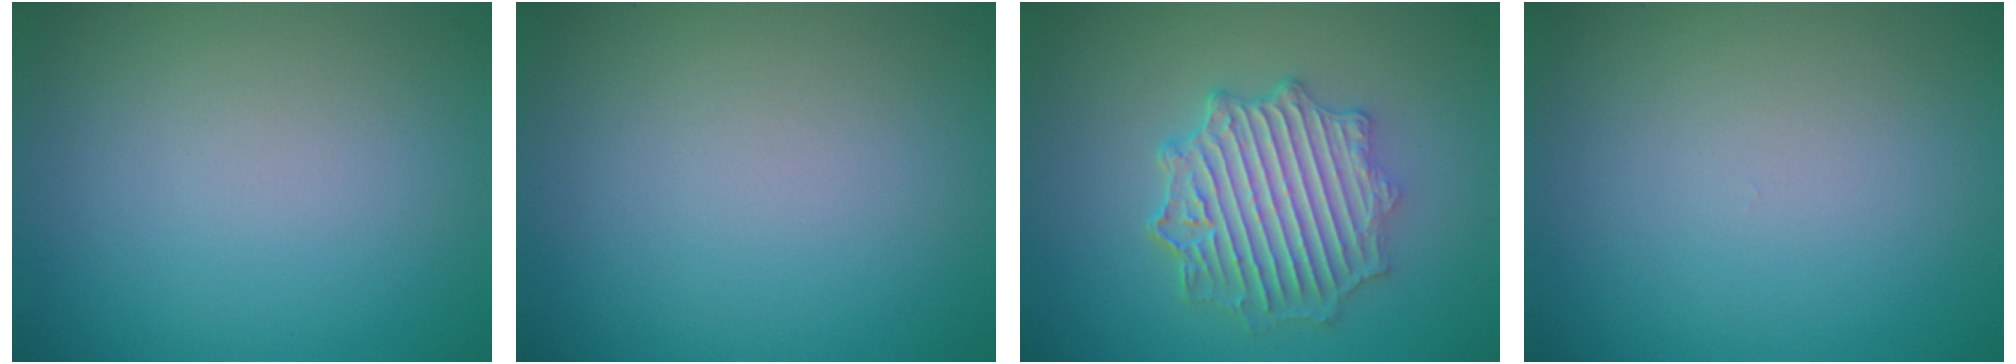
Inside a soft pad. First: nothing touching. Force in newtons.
{"total": 0.0}
{"total": 5.7, "press": 5.0, "slide": 2.8}
{"total": 0.0}